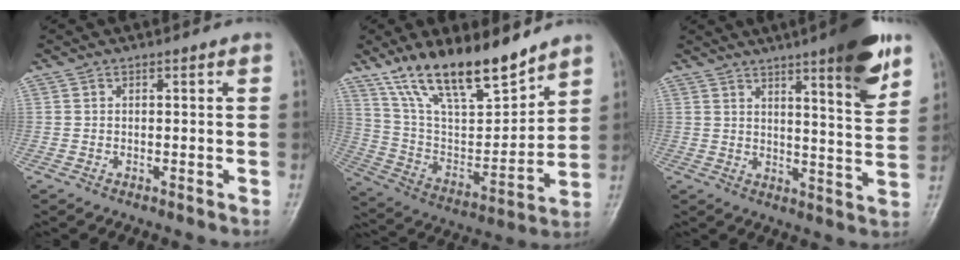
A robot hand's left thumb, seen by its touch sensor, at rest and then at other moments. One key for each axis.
{"total": 19.4, "fx": 14.5, "fy": 6.1, "fz": 11.3, "tx": -0.162, "ty": -0.073, "tz": 0.269}
{"total": 13.3, "fx": 8.0, "fy": 1.9, "fz": 10.5, "tx": -0.127, "ty": -0.044, "tz": 0.110}